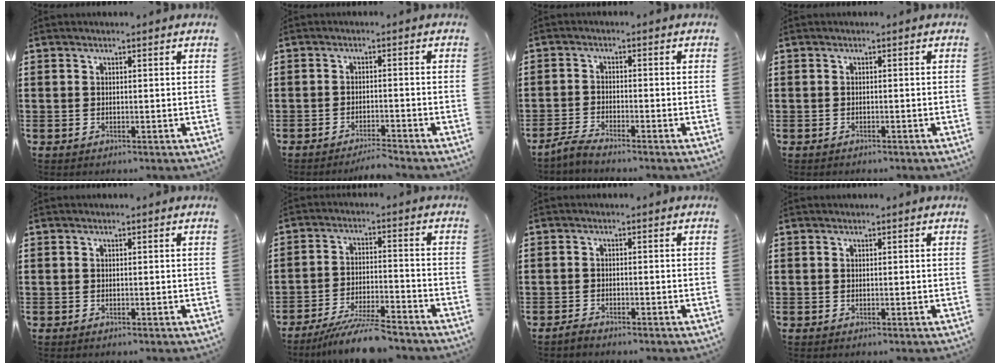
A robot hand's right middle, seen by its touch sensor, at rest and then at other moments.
{"total": 2.5, "force": [-2.4, -0.2, 0.6], "torque": [-0.011, 0.000, -0.049]}
{"total": 2.7, "force": [-2.5, -0.2, 1.0], "torque": [-0.033, -0.003, -0.053]}
{"total": 0.5, "force": [-0.5, -0.2, 0.1], "torque": [-0.003, -0.004, -0.009]}
{"total": 0.0}
{"total": 7.7, "force": [-7.0, 0.1, 3.3], "torque": [-0.063, -0.004, -0.130]}
{"total": 1.3, "force": [-1.3, -0.2, 0.2], "torque": [-0.009, -0.002, -0.024]}
{"total": 0.0}